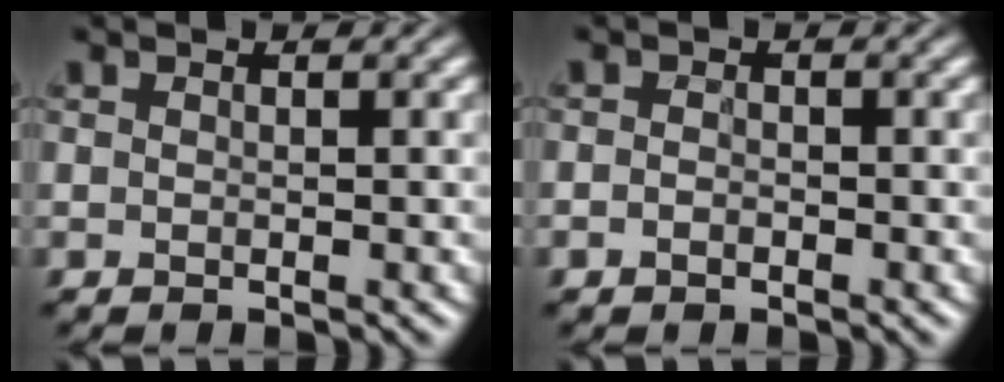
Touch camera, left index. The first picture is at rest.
{"total": 0.6, "force": [-0.6, 0.0, -0.1], "torque": [-0.004, 0.001, -0.003]}